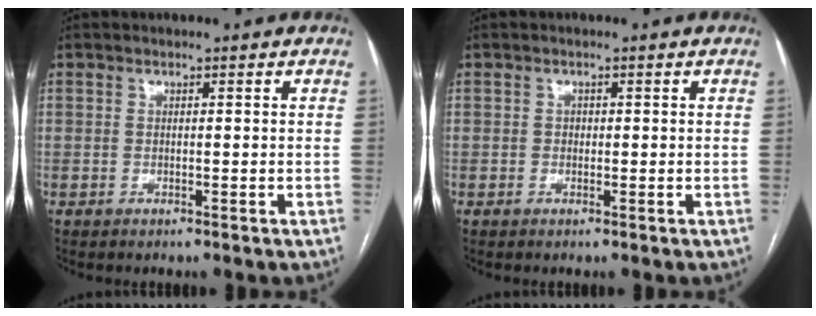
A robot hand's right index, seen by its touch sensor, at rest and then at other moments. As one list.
[{"total": 0.7, "force": [0.0, 0.6, 0.3], "torque": [-0.001, 0.003, -0.002]}]